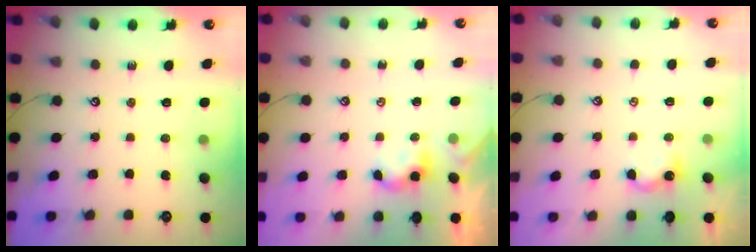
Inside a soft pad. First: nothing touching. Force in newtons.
{"total": 1.7, "press": 1.6, "slide": 0.4}
{"total": 3.0, "press": 3.0, "slide": 0.3}